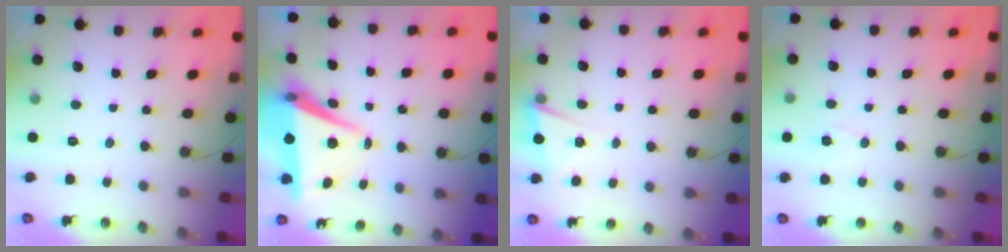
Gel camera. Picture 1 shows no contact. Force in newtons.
{"total": 8.3, "press": 7.2, "slide": 4.1}
{"total": 3.0, "press": 2.8, "slide": 0.9}
{"total": 7.2, "press": 5.6, "slide": 4.5}